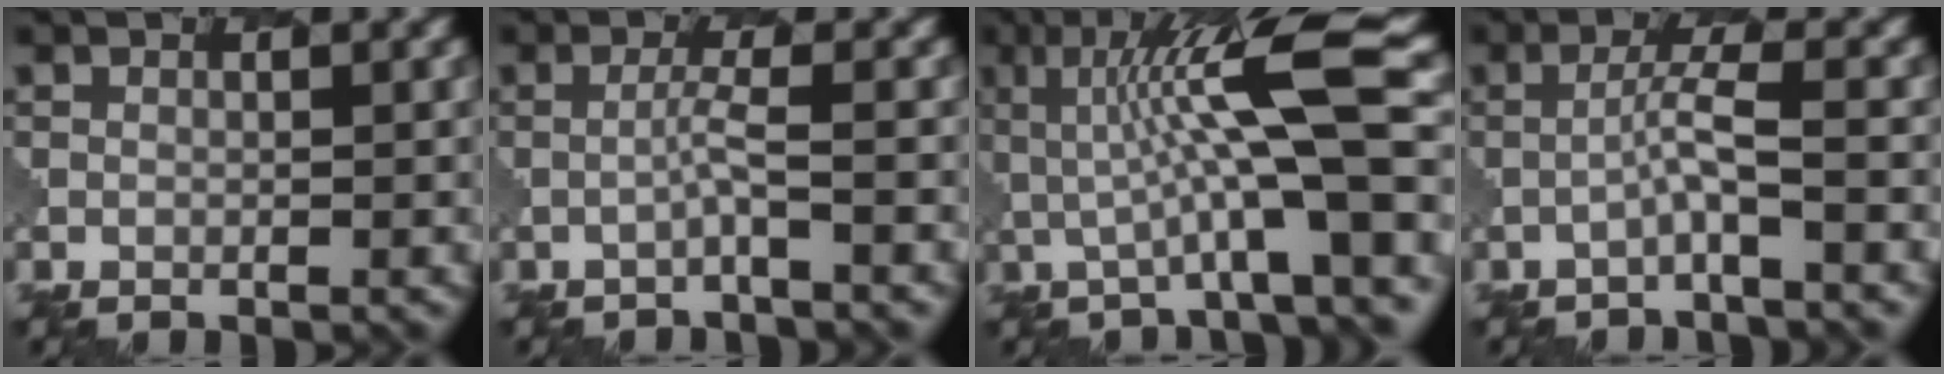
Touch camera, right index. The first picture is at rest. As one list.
[{"total": 1.4, "force": [-0.5, -0.1, 1.3], "torque": [-0.027, 0.005, -0.015]}, {"total": 10.0, "force": [0.9, 1.7, 9.8], "torque": [-0.141, 0.014, 0.015]}, {"total": 2.3, "force": [-0.7, 0.0, 2.1], "torque": [-0.041, 0.011, -0.022]}]